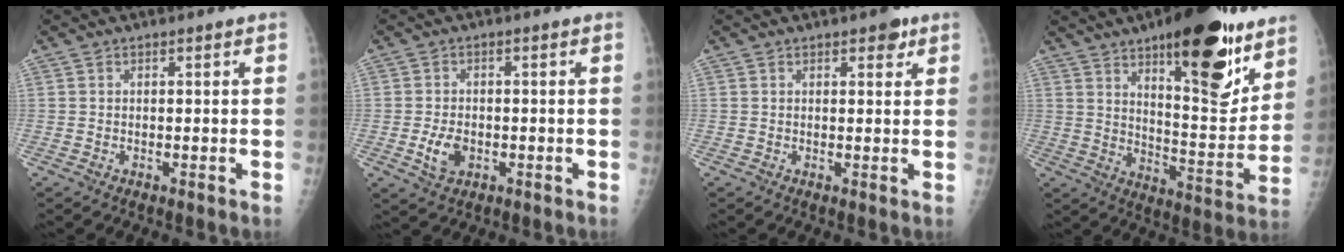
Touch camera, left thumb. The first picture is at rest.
{"total": 4.5, "force": [-1.2, 3.1, 3.1], "torque": [-0.053, -0.001, -0.017]}
{"total": 2.8, "force": [1.7, 1.4, 1.8], "torque": [-0.008, -0.006, 0.019]}
{"total": 22.9, "force": [13.6, 8.1, 16.6], "torque": [-0.193, -0.074, 0.204]}